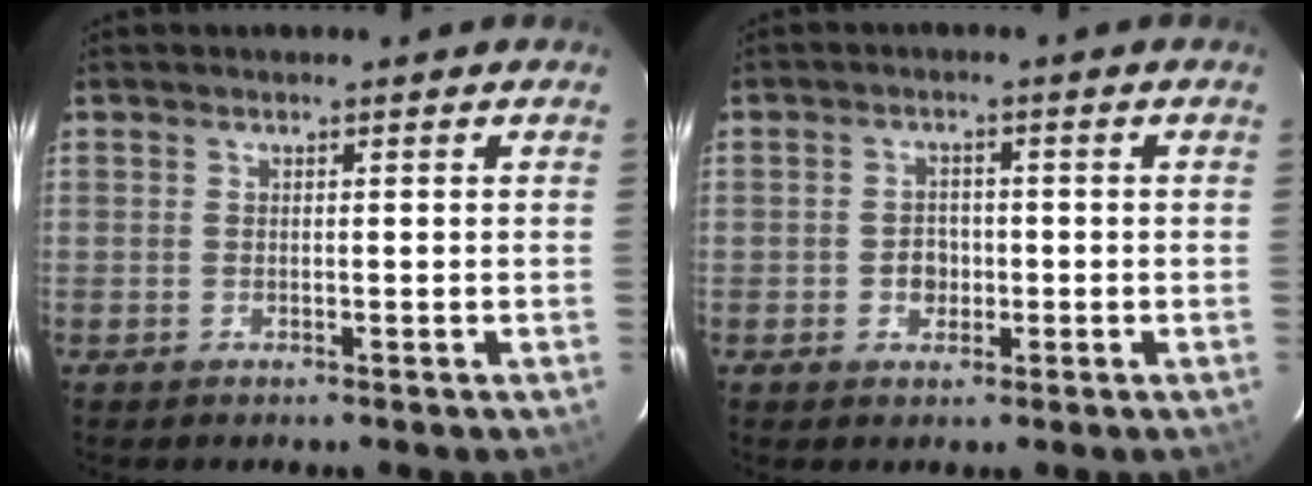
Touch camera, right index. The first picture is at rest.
{"total": 3.3, "force": [-0.8, 2.8, 1.4], "torque": [-0.028, 0.008, -0.008]}